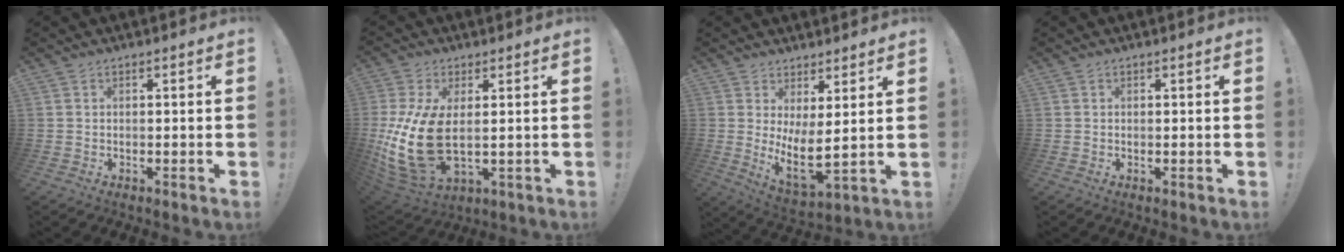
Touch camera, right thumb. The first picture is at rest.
{"total": 17.9, "force": [1.1, 9.8, 15.0], "torque": [-0.293, -0.020, 0.034]}
{"total": 7.7, "force": [2.8, 1.7, 7.0], "torque": [-0.114, -0.045, 0.056]}
{"total": 0.0}